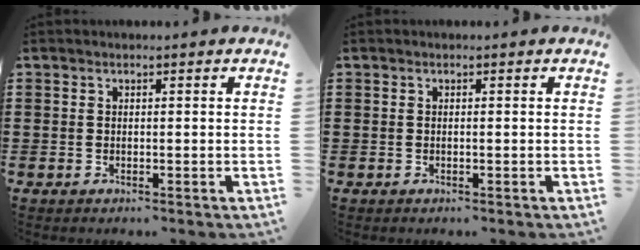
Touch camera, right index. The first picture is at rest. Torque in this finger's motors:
{"motor_torque": [0.33, 0.33, 0.02, 0.00]}